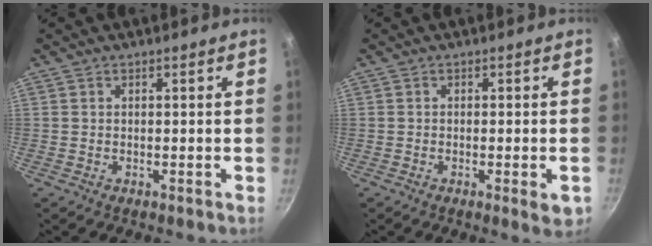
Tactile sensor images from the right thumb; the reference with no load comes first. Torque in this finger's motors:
{"motor_torque": [0.35, 0.66, 0.35, -0.09, 0.08]}